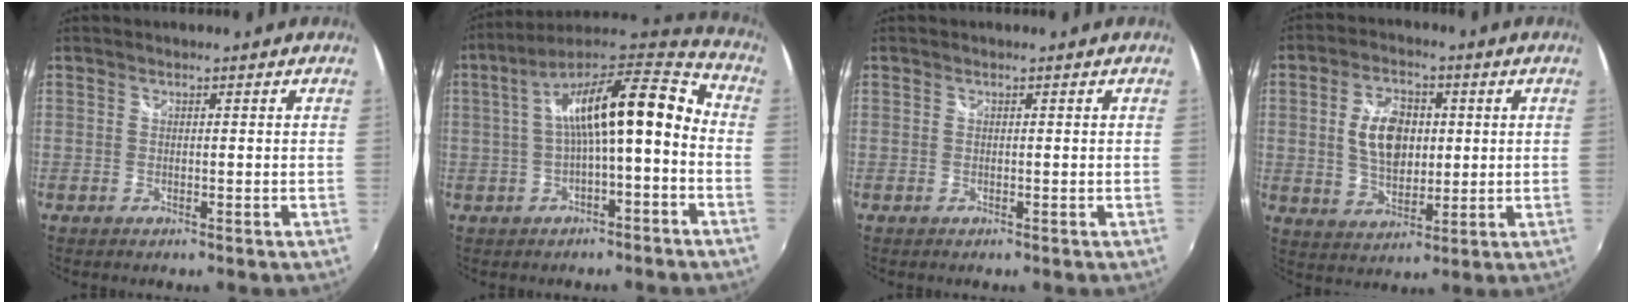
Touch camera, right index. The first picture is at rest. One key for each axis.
{"total": 16.8, "fx": -1.1, "fy": 4.5, "fz": 16.2, "tx": -0.277, "ty": 0.035, "tz": -0.015}
{"total": 0.0}
{"total": 10.1, "fx": 1.3, "fy": 6.2, "fz": 7.9, "tx": -0.147, "ty": 0.010, "tz": 0.028}